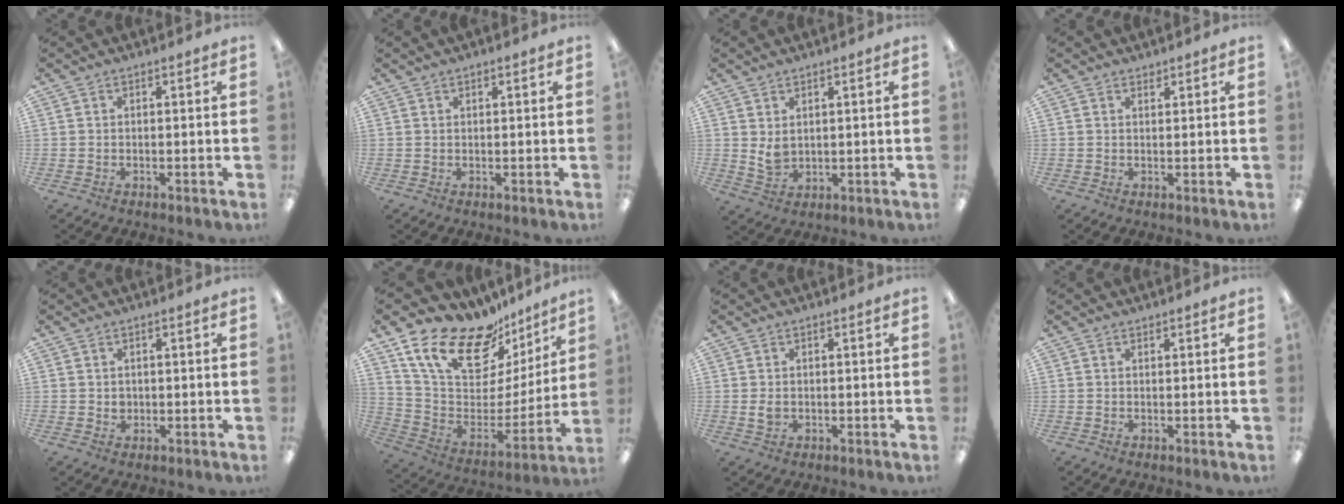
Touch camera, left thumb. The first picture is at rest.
{"total": 0.8, "force": [0.7, 0.1, 0.2], "torque": [-0.004, -0.001, 0.014]}
{"total": 4.0, "force": [2.0, 2.7, 2.2], "torque": [-0.045, -0.012, 0.035]}
{"total": 1.2, "force": [1.1, 0.4, 0.0], "torque": [0.006, -0.005, 0.020]}
{"total": 1.4, "force": [0.5, 1.2, 0.4], "torque": [-0.001, 0.000, 0.008]}
{"total": 21.8, "force": [16.6, 9.5, 10.5], "torque": [-0.189, -0.119, 0.296]}
{"total": 2.1, "force": [0.1, 1.6, 1.5], "torque": [-0.020, 0.000, 0.000]}
{"total": 0.6, "force": [0.6, 0.1, 0.0], "torque": [-0.001, 0.000, 0.011]}